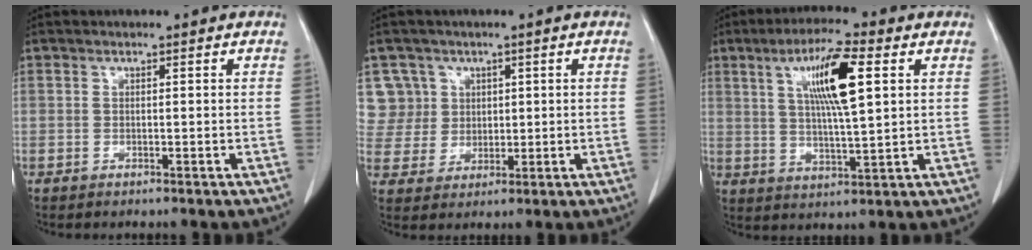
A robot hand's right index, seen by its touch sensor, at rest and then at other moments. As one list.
[{"total": 6.9, "force": [2.8, 6.3, -0.4], "torque": [0.020, 0.018, 0.066]}, {"total": 10.9, "force": [3.5, 1.3, 10.2], "torque": [-0.183, 0.007, 0.062]}]